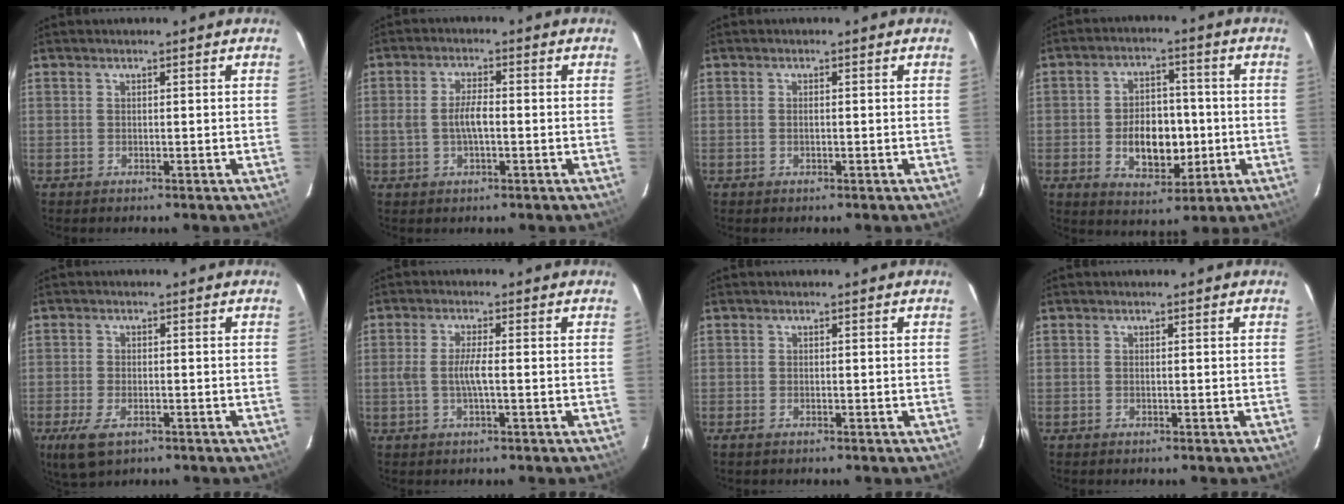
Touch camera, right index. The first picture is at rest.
{"total": 4.3, "force": [-0.5, 1.6, 4.0], "torque": [-0.078, 0.005, -0.007]}
{"total": 0.8, "force": [0.0, 0.3, 0.7], "torque": [-0.013, 0.002, 0.000]}
{"total": 10.5, "force": [-1.9, 6.7, 7.8], "torque": [-0.144, 0.012, -0.016]}
{"total": 6.1, "force": [-3.3, 3.0, 4.2], "torque": [-0.102, -0.018, -0.060]}
{"total": 3.7, "force": [-0.6, 0.2, 3.7], "torque": [-0.070, 0.001, -0.011]}
{"total": 0.9, "force": [-0.6, 0.3, 0.5], "torque": [-0.010, -0.004, -0.014]}
{"total": 0.0}